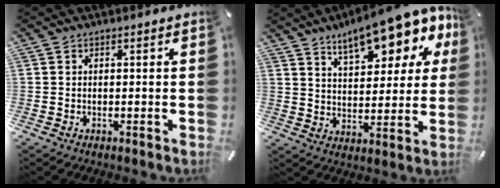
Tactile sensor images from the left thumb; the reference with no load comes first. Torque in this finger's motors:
{"motor_torque": [2.50, 2.50, 1.58, -1.19, 0.35]}